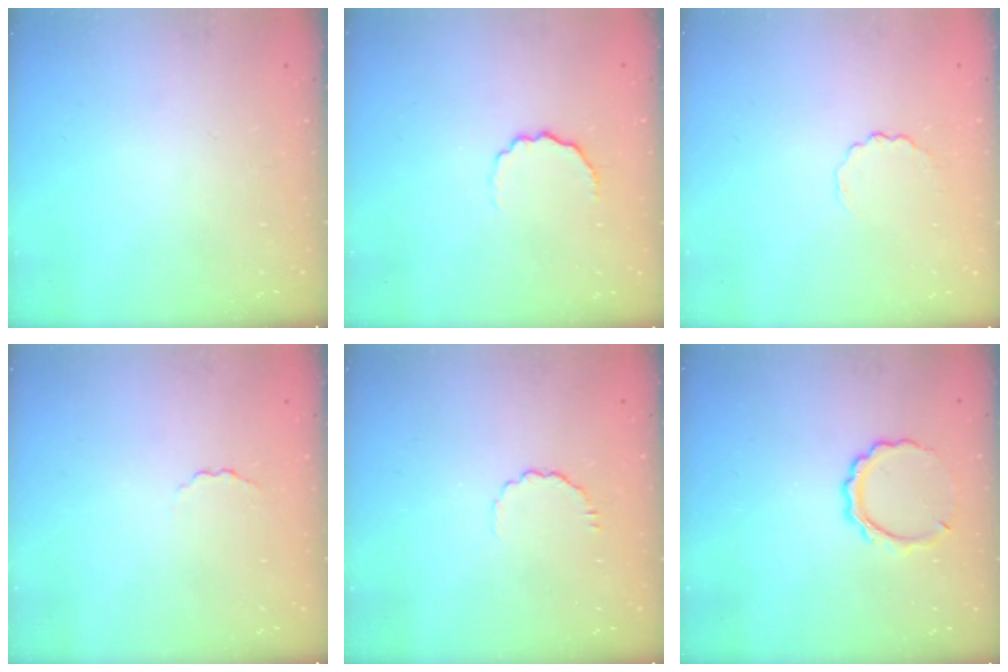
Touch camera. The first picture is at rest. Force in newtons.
{"total": 4.9, "press": 4.8, "slide": 1.0}
{"total": 2.8, "press": 2.5, "slide": 1.1}
{"total": 2.0, "press": 1.9, "slide": 0.4}
{"total": 3.6, "press": 3.4, "slide": 1.1}
{"total": 6.9, "press": 6.9, "slide": 0.5}